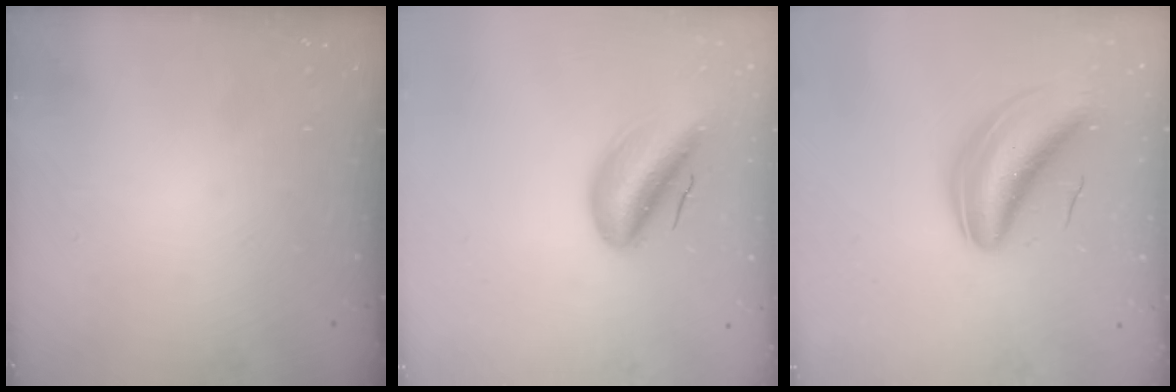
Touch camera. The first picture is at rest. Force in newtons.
{"total": 10.9, "press": 10.3, "slide": 3.5}
{"total": 9.9, "press": 9.5, "slide": 2.8}